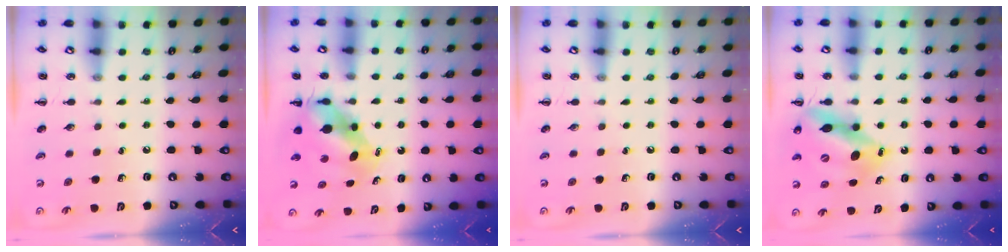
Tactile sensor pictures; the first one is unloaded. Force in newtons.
{"total": 6.8, "press": 6.6, "slide": 1.5}
{"total": 0.0}
{"total": 13.5, "press": 12.9, "slide": 4.1}